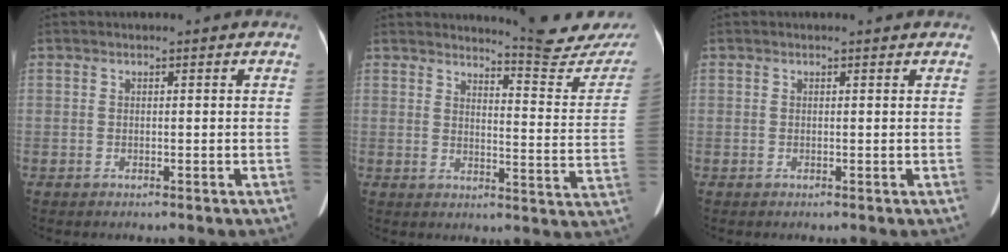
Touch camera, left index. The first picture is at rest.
{"total": 13.5, "force": [13.3, -0.7, 2.2], "torque": [-0.019, -0.103, 0.145]}
{"total": 0.8, "force": [0.8, 0.0, 0.1], "torque": [-0.008, -0.002, 0.009]}